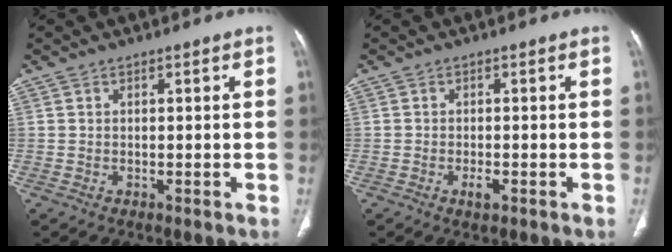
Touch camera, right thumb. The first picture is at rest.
{"total": 1.7, "force": [-0.8, 0.7, 1.4], "torque": [-0.024, 0.001, -0.012]}